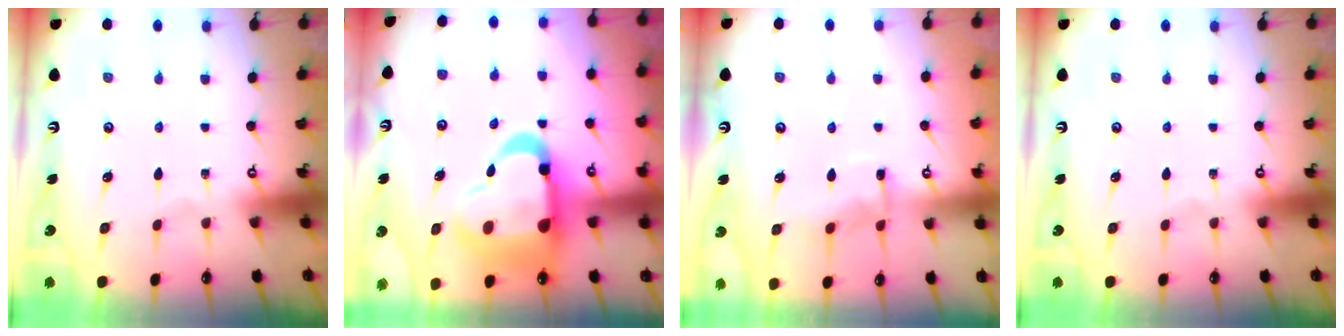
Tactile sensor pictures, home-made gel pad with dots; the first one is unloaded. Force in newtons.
{"total": 20.7, "press": 20.6, "slide": 2.4}
{"total": 6.0, "press": 5.9, "slide": 0.6}
{"total": 0.0}